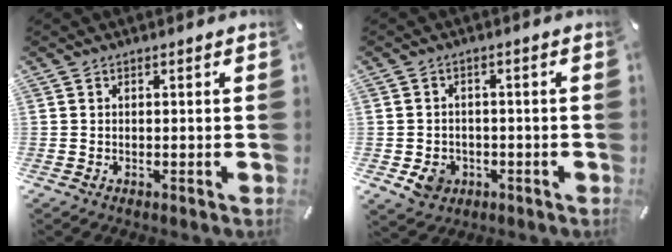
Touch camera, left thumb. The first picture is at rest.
{"total": 5.6, "force": [-1.9, 4.8, 2.2], "torque": [-0.031, 0.005, -0.034]}